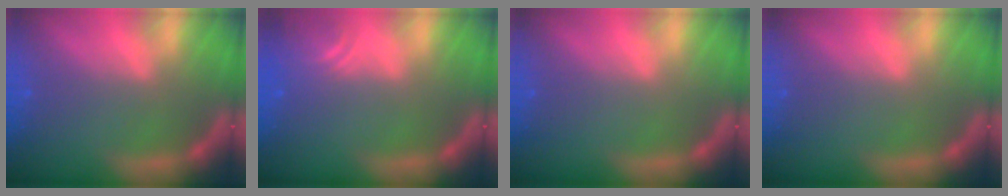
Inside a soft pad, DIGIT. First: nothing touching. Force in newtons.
{"total": 3.0}
{"total": 0.0}
{"total": 0.0}